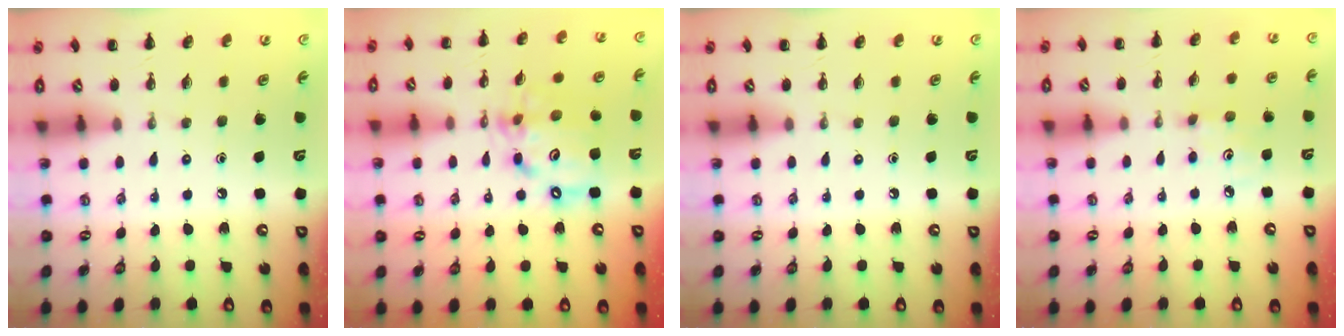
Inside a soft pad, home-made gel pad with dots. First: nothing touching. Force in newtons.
{"total": 14.3, "press": 13.9, "slide": 3.4}
{"total": 0.0}
{"total": 3.4, "press": 3.3, "slide": 0.8}